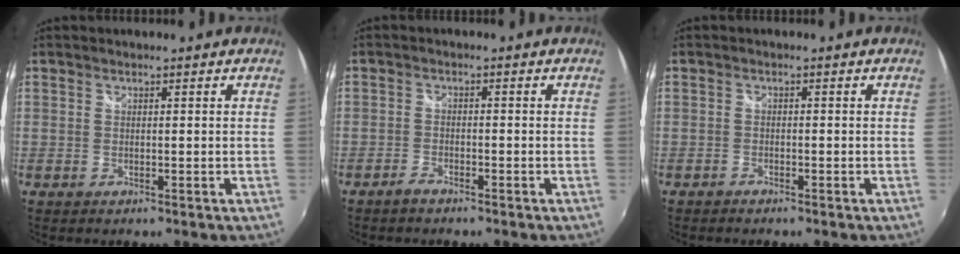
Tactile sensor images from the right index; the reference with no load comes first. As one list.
[{"total": 1.9, "force": [-1.8, 0.5, 0.6], "torque": [-0.022, 0.000, -0.037]}, {"total": 1.1, "force": [-1.0, 0.3, 0.2], "torque": [-0.010, -0.001, -0.022]}]